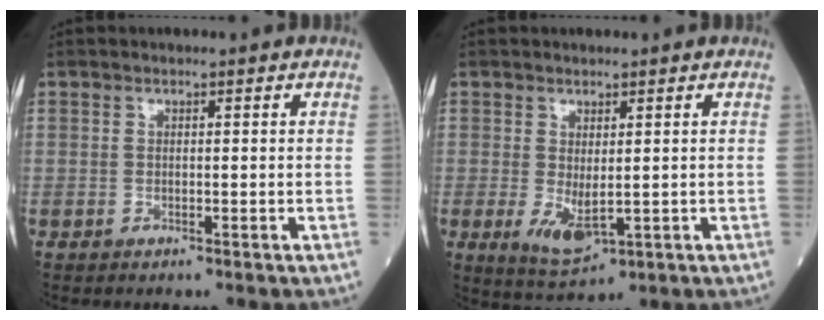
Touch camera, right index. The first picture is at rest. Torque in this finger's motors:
{"motor_torque": [0.07, -0.03, 0.07, 0.03]}